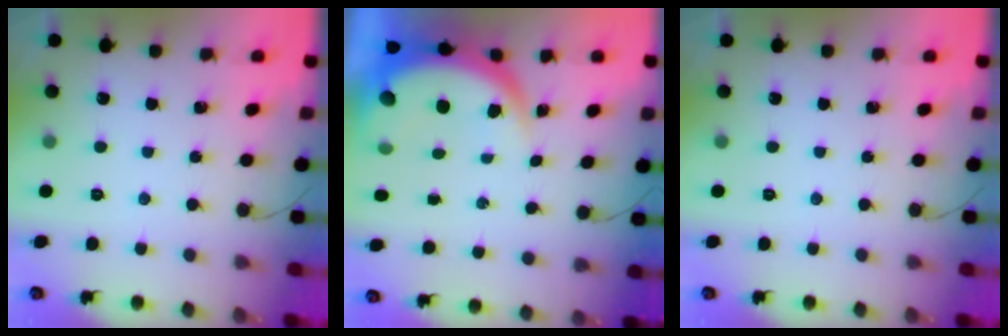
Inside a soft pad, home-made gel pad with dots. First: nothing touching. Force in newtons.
{"total": 7.8, "press": 7.7, "slide": 1.0}
{"total": 0.0}